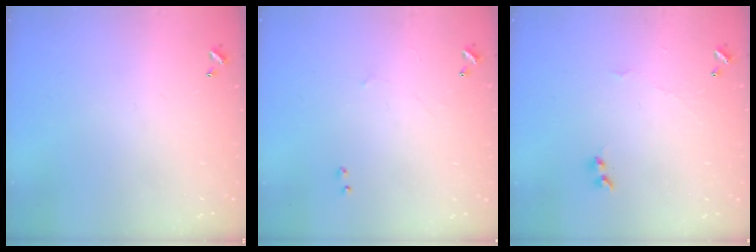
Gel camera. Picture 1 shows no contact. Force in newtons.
{"total": 2.5, "press": 2.4, "slide": 0.4}
{"total": 1.9, "press": 1.8, "slide": 0.5}